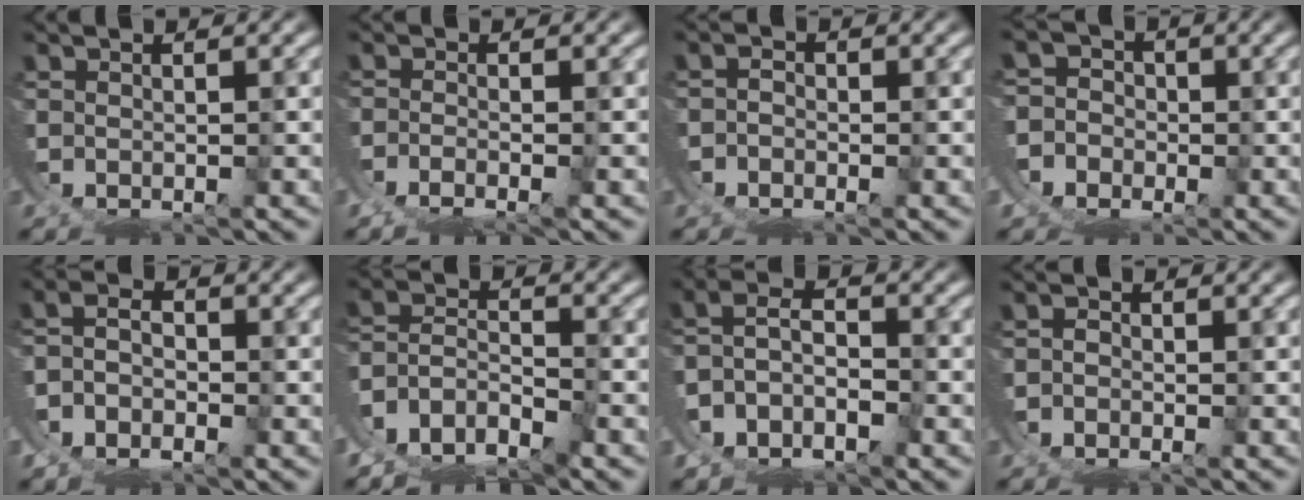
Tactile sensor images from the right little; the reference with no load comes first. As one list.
[{"total": 1.9, "force": [-1.2, -0.8, 1.1], "torque": [-0.016, -0.006, -0.015]}, {"total": 2.9, "force": [-1.5, 2.4, 0.7], "torque": [-0.019, -0.015, -0.024]}, {"total": 4.4, "force": [-0.8, 4.3, -0.1], "torque": [-0.015, -0.018, -0.019]}, {"total": 4.1, "force": [-1.0, 3.4, 2.0], "torque": [-0.037, -0.010, -0.020]}, {"total": 8.2, "force": [-3.0, 7.3, 2.3], "torque": [-0.086, -0.042, -0.050]}, {"total": 7.0, "force": [-2.0, 6.3, 2.5], "torque": [-0.065, -0.022, -0.038]}, {"total": 2.1, "force": [-1.1, 1.8, 0.5], "torque": [-0.014, -0.011, -0.017]}]